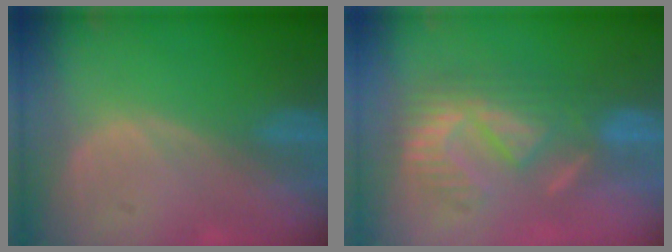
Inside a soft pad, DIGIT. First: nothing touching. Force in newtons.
{"total": 9.4, "press": 8.2, "slide": 4.7}